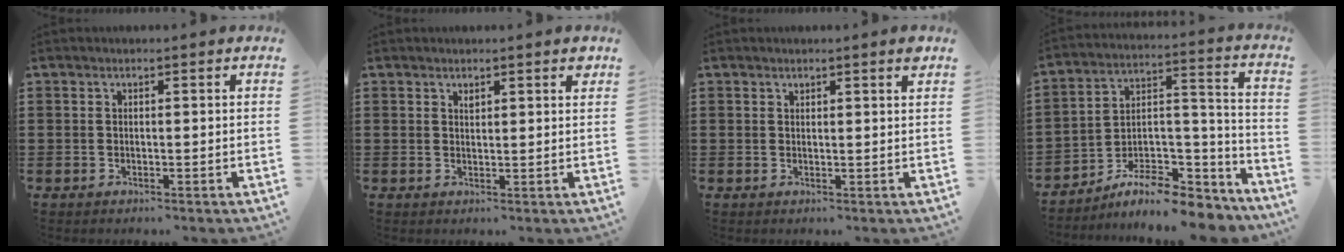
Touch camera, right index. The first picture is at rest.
{"total": 1.6, "force": [1.5, 0.5, 0.2], "torque": [0.010, -0.004, 0.025]}
{"total": 1.2, "force": [1.1, 0.1, 0.5], "torque": [0.006, -0.007, 0.016]}
{"total": 9.6, "force": [-8.2, 3.0, 3.9], "torque": [-0.054, 0.031, -0.153]}